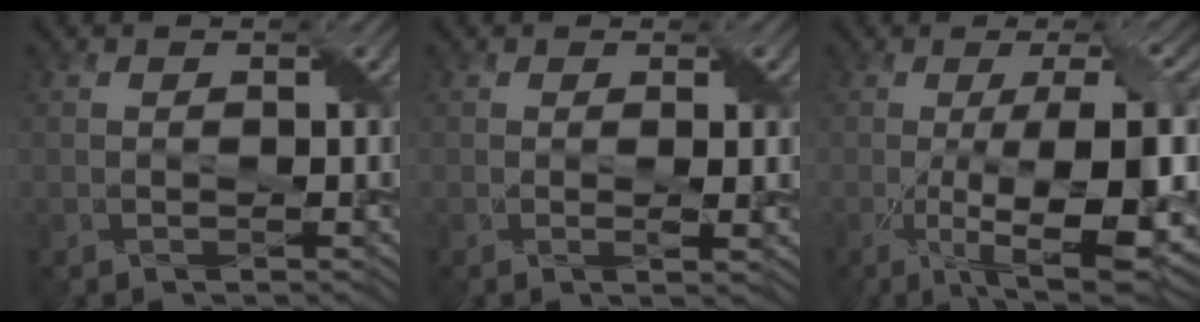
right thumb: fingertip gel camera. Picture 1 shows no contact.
{"total": 2.3, "force": [0.3, 0.2, 2.2], "torque": [-0.041, 0.001, 0.005]}
{"total": 15.5, "force": [-3.7, 3.5, 14.6], "torque": [-0.203, -0.001, -0.048]}